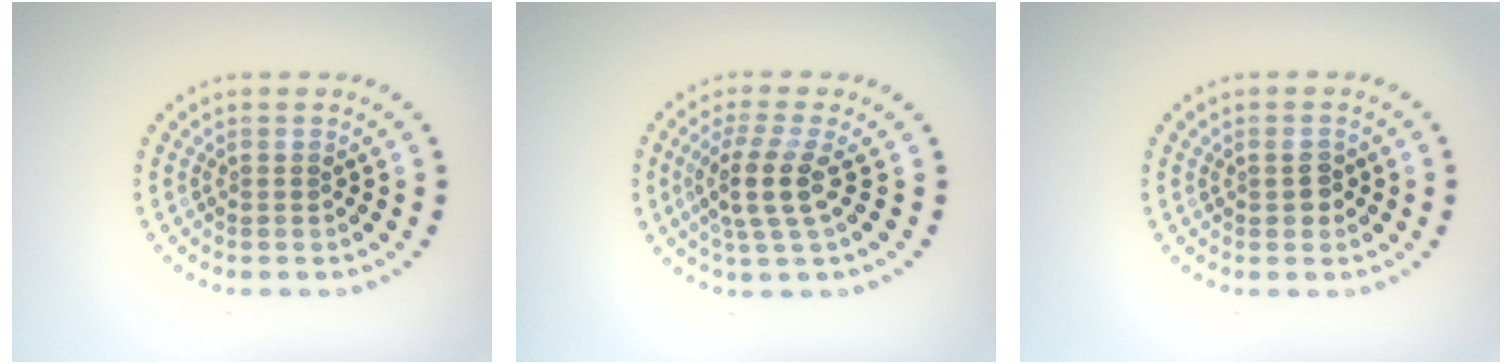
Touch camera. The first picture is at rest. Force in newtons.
{"total": 3.7, "press": 2.8, "slide": 2.3}
{"total": 1.4, "press": 1.4, "slide": 0.2}